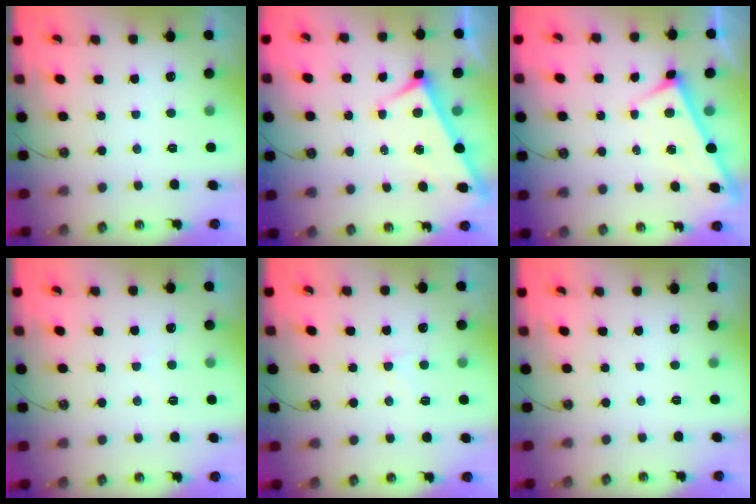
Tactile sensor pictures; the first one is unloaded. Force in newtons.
{"total": 3.7, "press": 3.7, "slide": 0.2}
{"total": 3.1, "press": 3.1, "slide": 0.2}
{"total": 1.5, "press": 1.4, "slide": 0.3}
{"total": 0.9, "press": 0.6, "slide": 0.7}
{"total": 0.0}